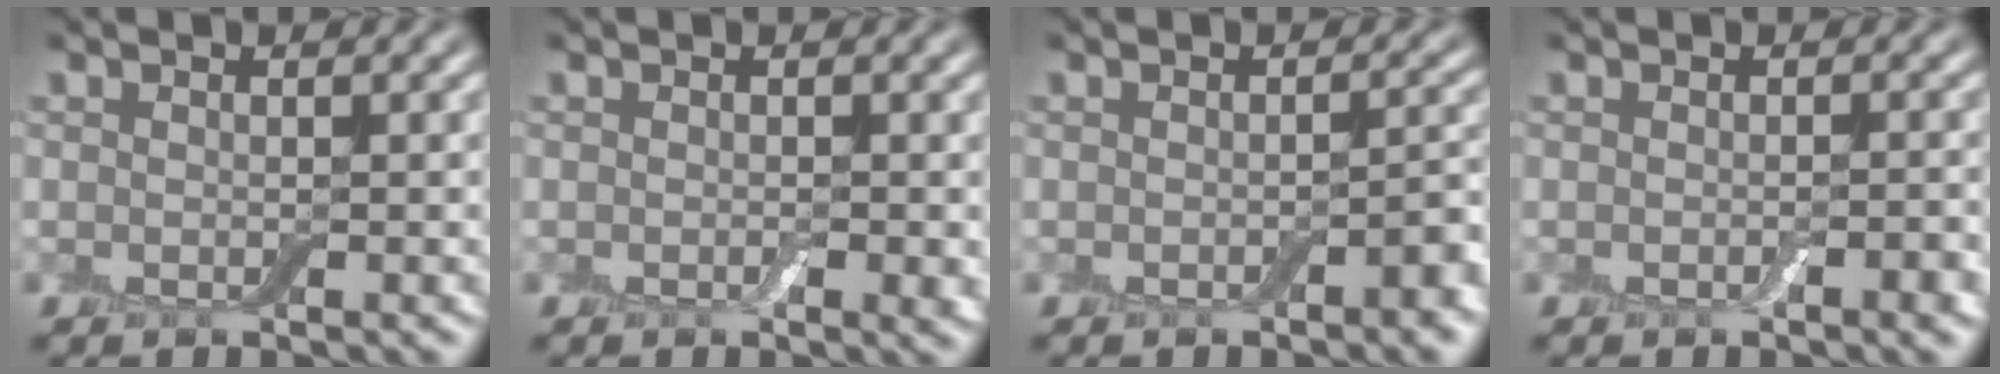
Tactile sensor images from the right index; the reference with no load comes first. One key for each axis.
{"total": 1.2, "fx": -0.3, "fy": 0.5, "fz": 1.1, "tx": -0.017, "ty": -0.003, "tz": -0.004}
{"total": 1.6, "fx": -0.8, "fy": 0.4, "fz": 1.3, "tx": -0.019, "ty": 0.004, "tz": -0.010}
{"total": 1.4, "fx": -0.6, "fy": 0.3, "fz": 1.2, "tx": -0.019, "ty": -0.002, "tz": -0.009}